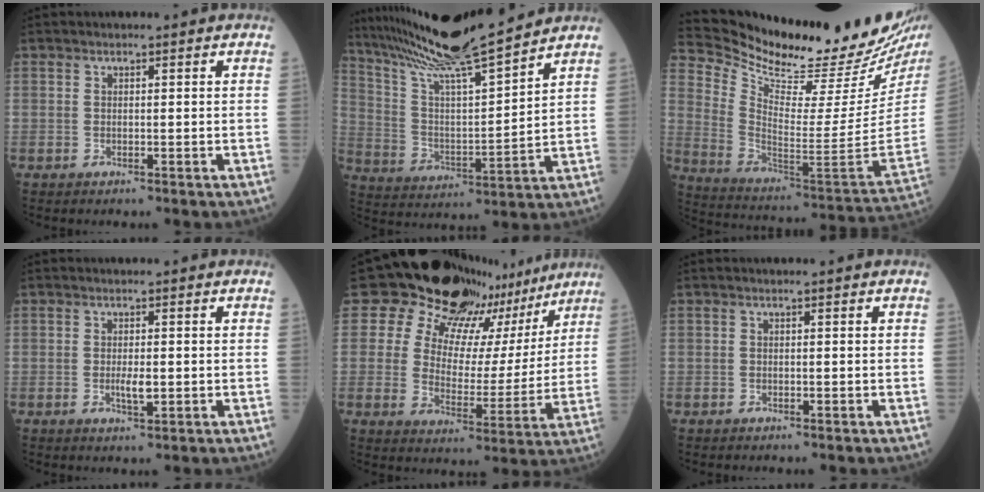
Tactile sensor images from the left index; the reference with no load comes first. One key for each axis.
{"total": 16.9, "fx": 15.1, "fy": -0.9, "fz": 7.6, "tx": -0.145, "ty": -0.003, "tz": 0.266}
{"total": 27.3, "fx": 24.0, "fy": 2.2, "fz": 12.6, "tx": -0.215, "ty": -0.104, "tz": 0.349}
{"total": 2.0, "fx": -0.5, "fy": 0.6, "fz": 1.9, "tx": -0.037, "ty": -0.006, "tz": -0.008}
{"total": 18.8, "fx": 14.3, "fy": 10.7, "fz": 5.8, "tx": -0.070, "ty": 0.002, "tz": 0.171}
{"total": 0.0}